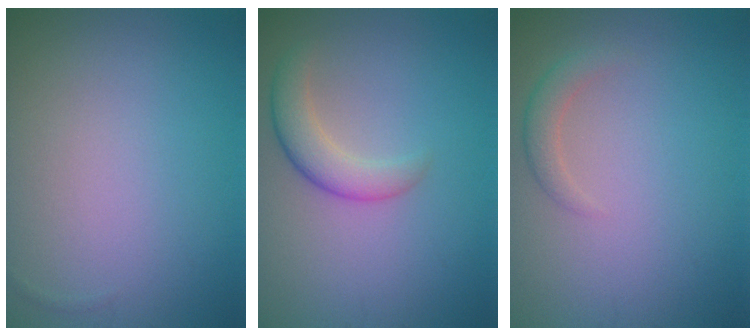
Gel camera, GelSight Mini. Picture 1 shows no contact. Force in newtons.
{"total": 3.0, "press": 3.0, "slide": 0.1}
{"total": 1.5, "press": 1.5, "slide": 0.1}